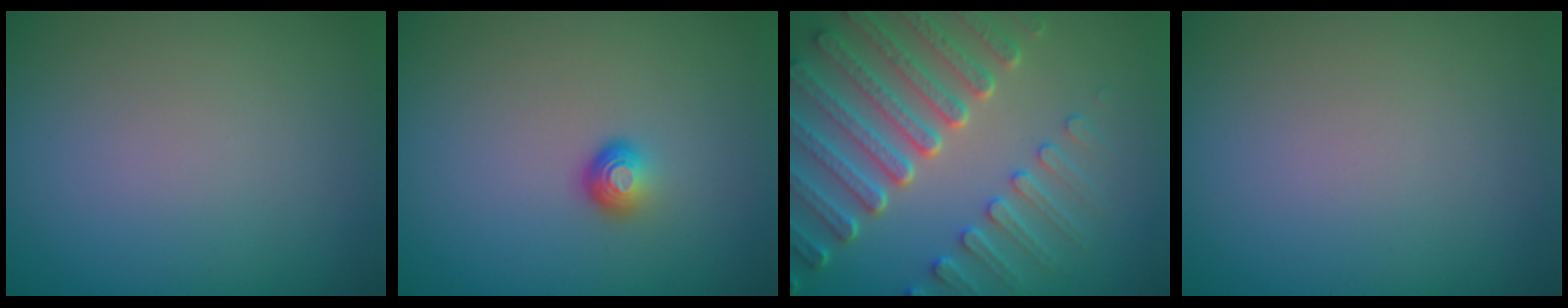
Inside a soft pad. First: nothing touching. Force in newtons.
{"total": 1.8, "press": 1.1, "slide": 1.4}
{"total": 7.8, "press": 6.0, "slide": 5.0}
{"total": 0.0}